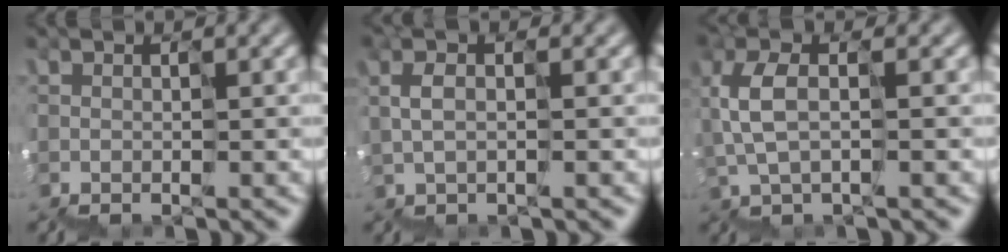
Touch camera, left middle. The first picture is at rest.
{"total": 1.5, "force": [1.0, 0.3, 1.1], "torque": [-0.035, 0.015, 0.019]}
{"total": 2.9, "force": [1.3, 1.0, 2.3], "torque": [-0.087, 0.017, 0.018]}